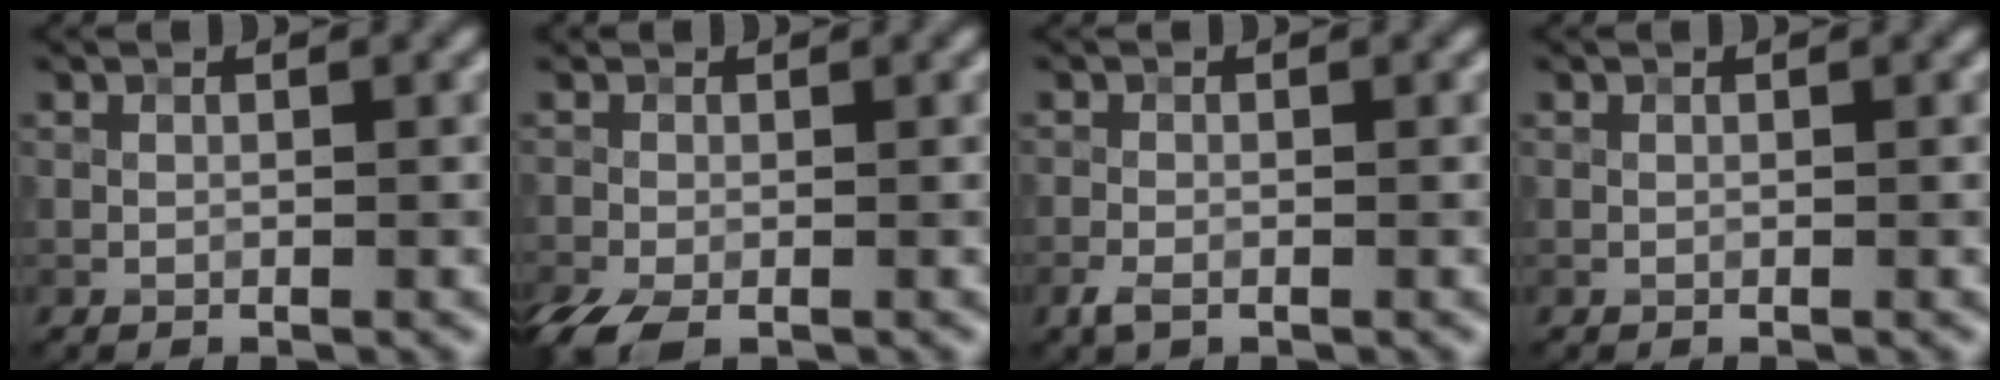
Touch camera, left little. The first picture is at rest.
{"total": 5.0, "force": [-2.6, 2.9, 3.1], "torque": [-0.080, -0.020, -0.051]}
{"total": 1.7, "force": [-1.0, 0.9, 1.0], "torque": [-0.029, -0.003, -0.025]}
{"total": 0.0}